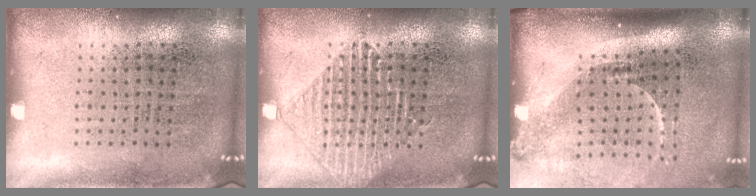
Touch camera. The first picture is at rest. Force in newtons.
{"total": 2.0, "press": 2.0, "slide": 0.3}
{"total": 2.2, "press": 1.5, "slide": 1.6}